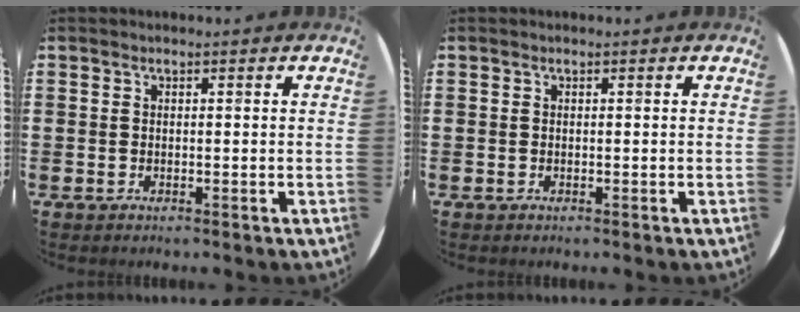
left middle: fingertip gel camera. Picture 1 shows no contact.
{"total": 0.0}